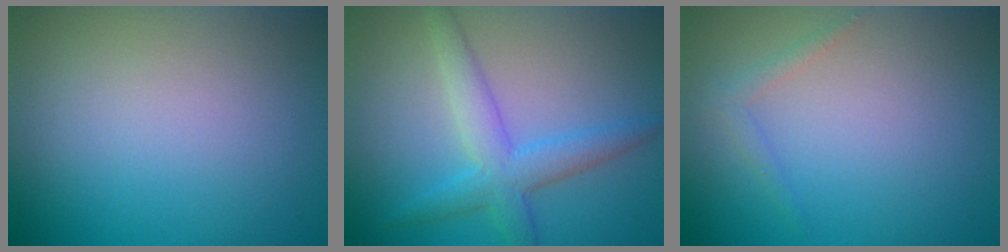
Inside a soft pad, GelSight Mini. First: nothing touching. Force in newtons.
{"total": 4.2, "press": 4.2, "slide": 0.1}
{"total": 1.1, "press": 1.1, "slide": 0.1}